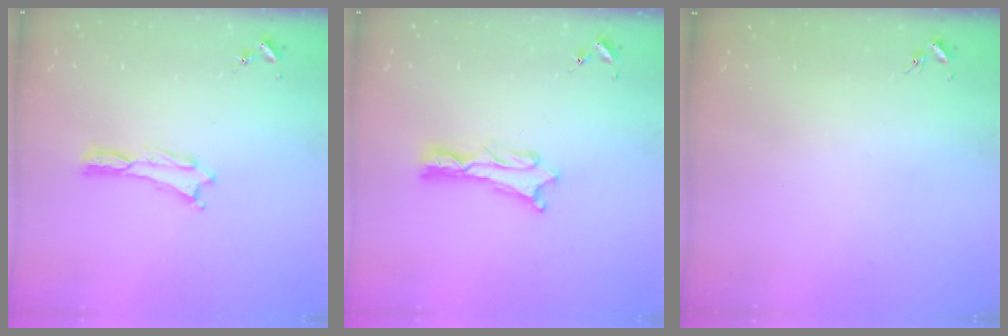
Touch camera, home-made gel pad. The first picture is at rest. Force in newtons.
{"total": 1.2, "press": 1.2, "slide": 0.2}
{"total": 0.0}